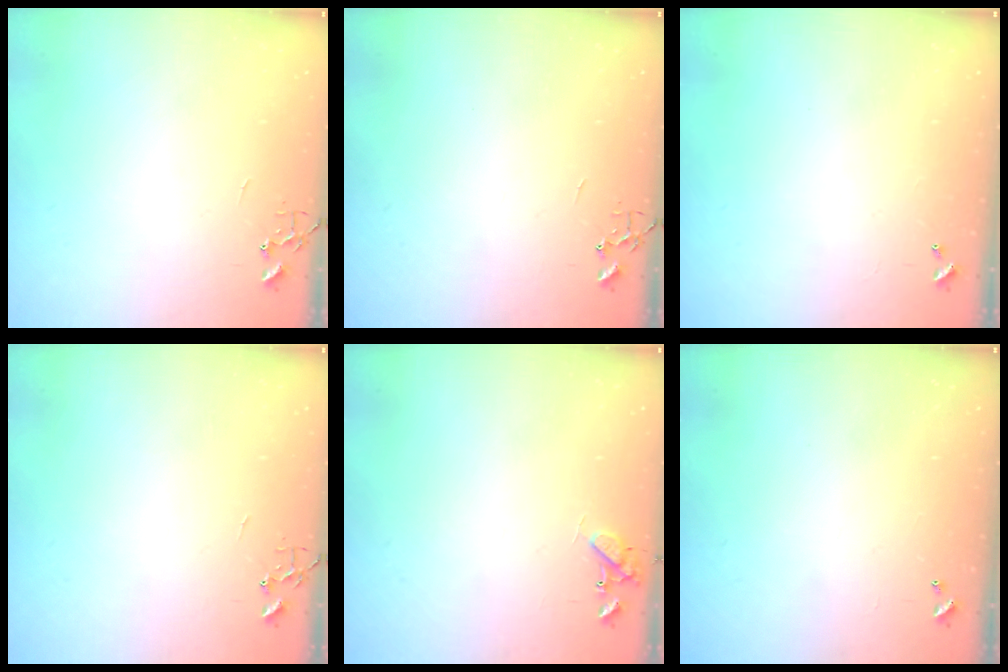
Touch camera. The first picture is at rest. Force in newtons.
{"total": 0.0}
{"total": 0.0}
{"total": 0.0}
{"total": 8.6, "press": 8.6, "slide": 0.7}
{"total": 0.0}